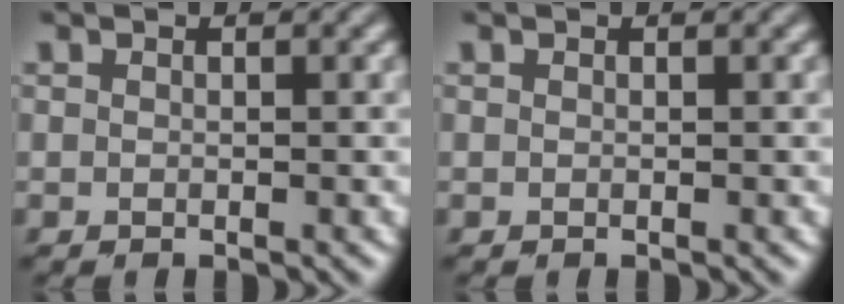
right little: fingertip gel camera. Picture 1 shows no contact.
{"total": 0.0}